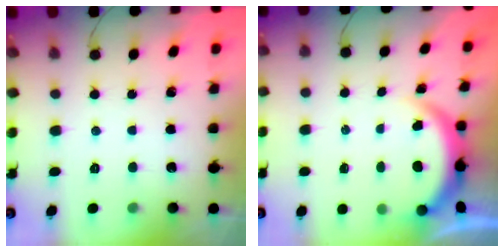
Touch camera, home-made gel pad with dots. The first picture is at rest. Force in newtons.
{"total": 3.7, "press": 3.7, "slide": 0.5}